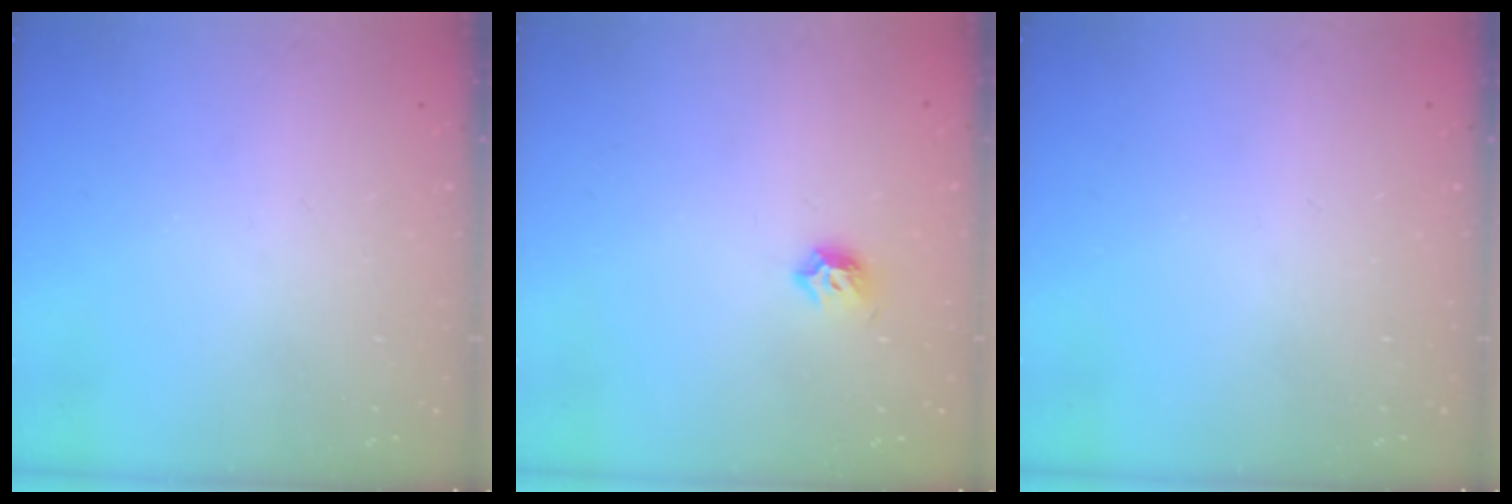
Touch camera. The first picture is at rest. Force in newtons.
{"total": 4.3, "press": 4.2, "slide": 1.2}
{"total": 0.0}